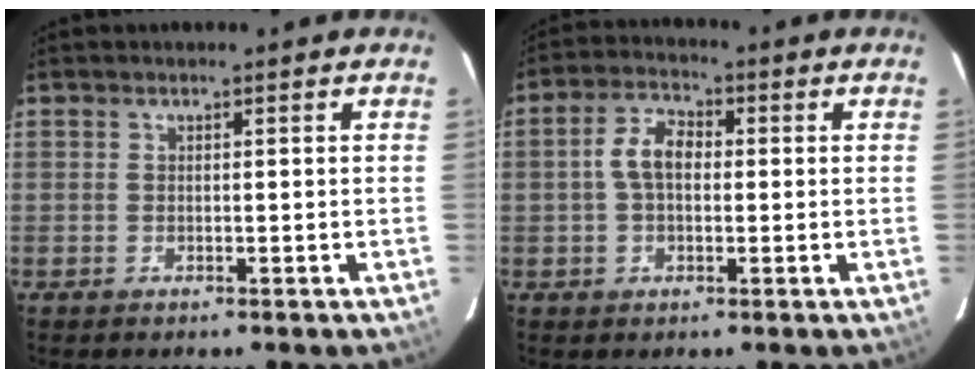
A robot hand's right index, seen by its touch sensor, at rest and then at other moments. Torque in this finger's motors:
{"motor_torque": [0.17, 0.00, 0.16, 0.06]}